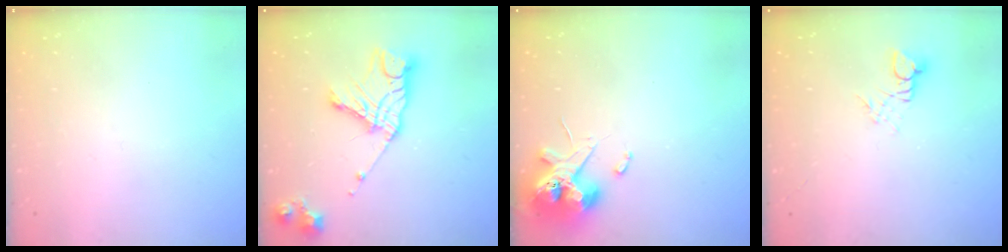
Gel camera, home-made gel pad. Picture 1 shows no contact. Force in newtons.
{"total": 14.8, "press": 14.8, "slide": 1.4}
{"total": 11.6, "press": 11.4, "slide": 1.8}
{"total": 3.3, "press": 3.3, "slide": 0.4}